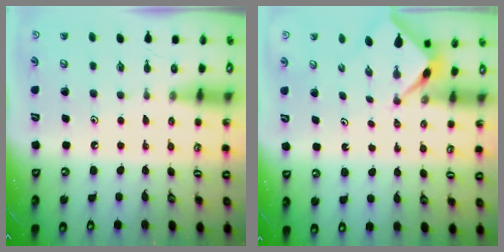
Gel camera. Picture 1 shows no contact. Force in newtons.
{"total": 2.3, "press": 2.3, "slide": 0.3}